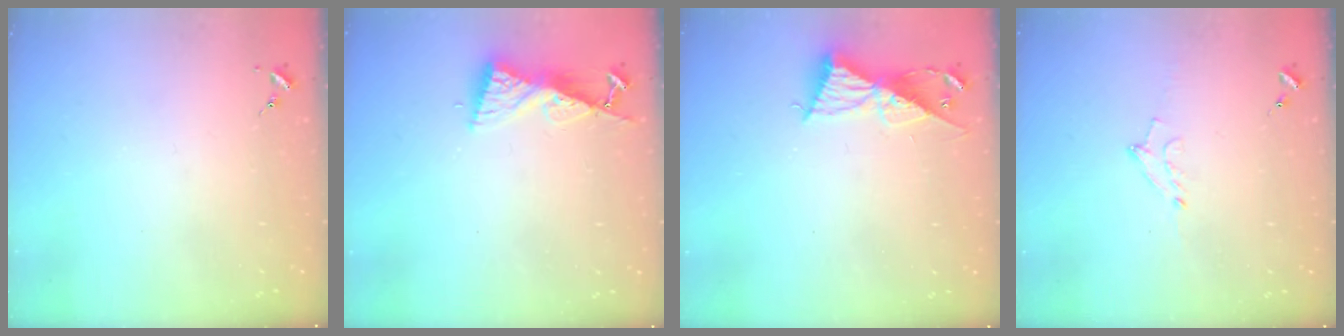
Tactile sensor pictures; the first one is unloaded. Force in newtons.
{"total": 8.6, "press": 8.6, "slide": 0.6}
{"total": 9.7, "press": 9.7, "slide": 0.7}
{"total": 6.2, "press": 6.1, "slide": 0.9}